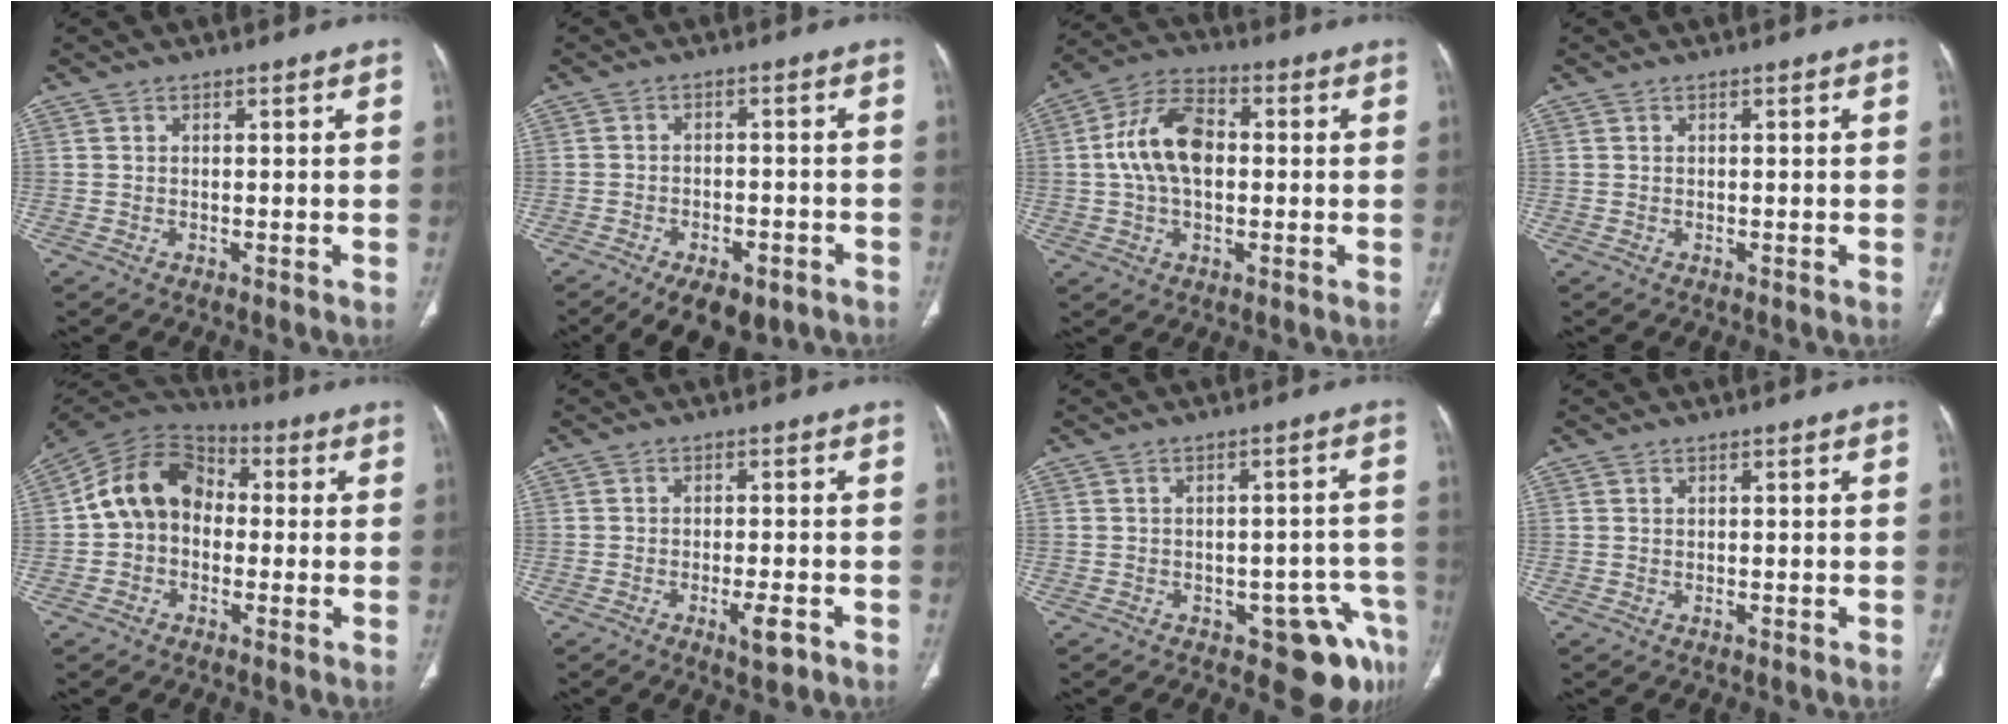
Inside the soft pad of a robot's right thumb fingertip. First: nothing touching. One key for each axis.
{"total": 11.3, "fx": -7.4, "fy": 5.7, "fz": 6.2, "tx": -0.077, "ty": 0.027, "tz": -0.103}
{"total": 12.1, "fx": 0.8, "fy": 7.4, "fz": 9.5, "tx": -0.179, "ty": 0.026, "tz": 0.007}
{"total": 0.0}
{"total": 12.4, "fx": -0.1, "fy": 9.8, "fz": 7.6, "tx": -0.116, "ty": 0.040, "tz": -0.020}
{"total": 4.1, "fx": -2.1, "fy": 1.3, "fz": 3.3, "tx": -0.049, "ty": 0.005, "tz": -0.030}
{"total": 9.2, "fx": -5.4, "fy": 4.5, "fz": 6.0, "tx": -0.033, "ty": 0.034, "tz": -0.065}
{"total": 0.0}